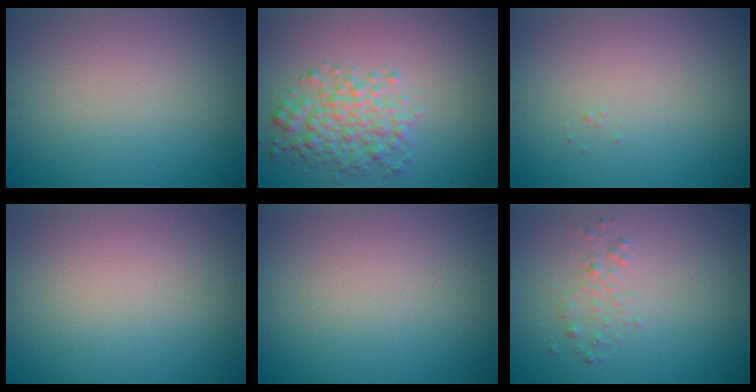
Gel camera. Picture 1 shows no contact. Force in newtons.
{"total": 3.8, "press": 3.8, "slide": 0.1}
{"total": 0.0}
{"total": 0.0}
{"total": 0.0}
{"total": 1.0, "press": 1.0, "slide": 0.1}